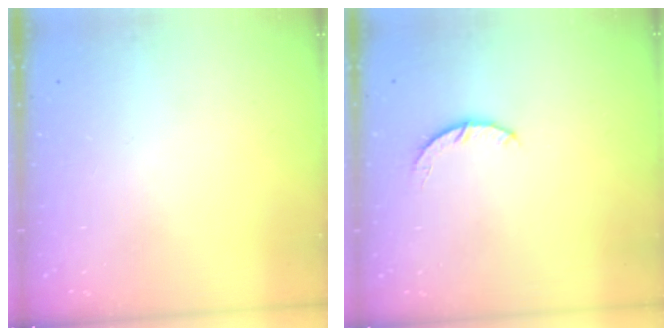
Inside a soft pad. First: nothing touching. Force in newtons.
{"total": 3.4, "press": 3.4, "slide": 0.5}